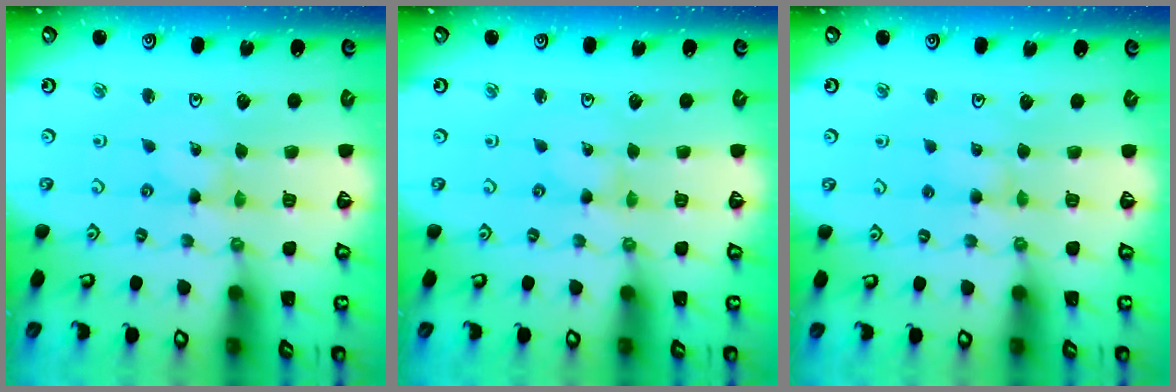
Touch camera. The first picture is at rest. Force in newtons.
{"total": 0.0}
{"total": 3.3, "press": 3.2, "slide": 0.5}